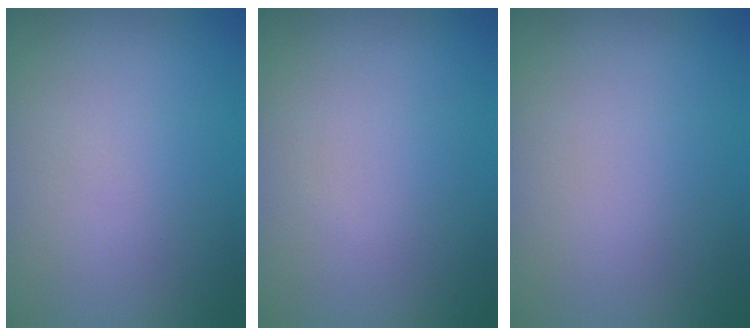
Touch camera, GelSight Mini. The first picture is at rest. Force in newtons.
{"total": 0.0}
{"total": 0.0}